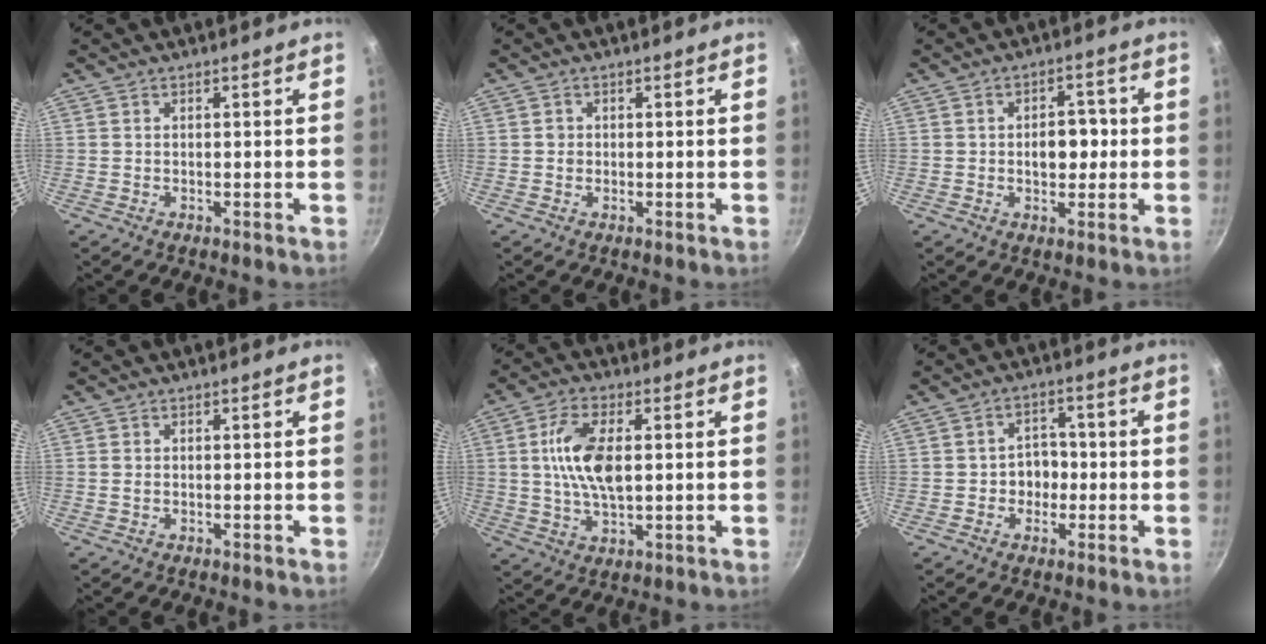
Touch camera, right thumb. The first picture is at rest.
{"total": 1.1, "force": [0.0, 1.0, 0.4], "torque": [-0.002, 0.003, 0.000]}
{"total": 6.2, "force": [-0.1, 4.0, 4.7], "torque": [-0.042, 0.010, -0.003]}
{"total": 0.7, "force": [0.1, 0.4, 0.5], "torque": [-0.015, 0.002, 0.004]}
{"total": 11.2, "force": [1.5, 5.2, 9.8], "torque": [-0.194, -0.002, 0.030]}
{"total": 5.0, "force": [-0.9, 4.1, 2.7], "torque": [-0.010, 0.015, -0.023]}